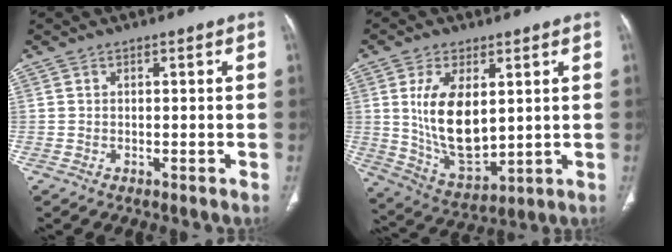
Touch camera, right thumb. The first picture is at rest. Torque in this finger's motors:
{"motor_torque": [0.86, 4.15, 1.57, 0.54, 0.47]}